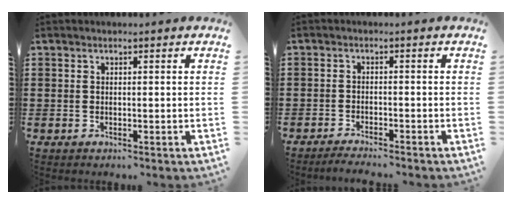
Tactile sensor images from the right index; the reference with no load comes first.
{"total": 2.1, "force": [-2.1, 0.0, 0.1], "torque": [-0.005, 0.003, -0.043]}